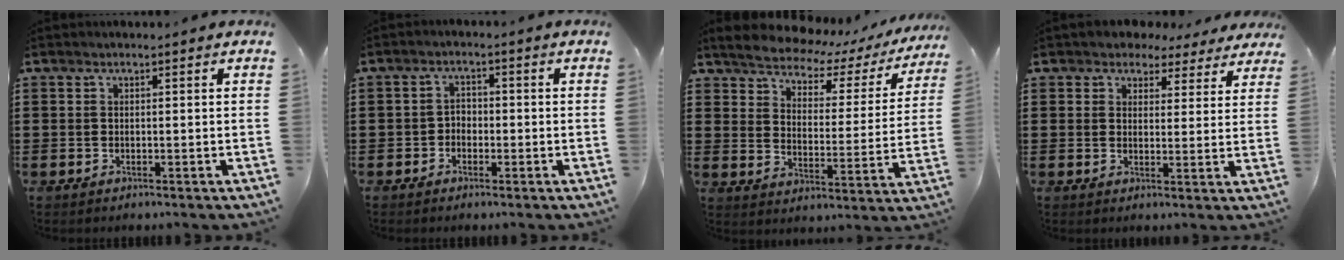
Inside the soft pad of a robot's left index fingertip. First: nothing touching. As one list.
[{"total": 2.0, "force": [-1.5, 1.2, 0.3], "torque": [-0.009, 0.007, -0.035]}, {"total": 4.2, "force": [4.0, 0.9, 1.1], "torque": [-0.048, -0.034, 0.060]}, {"total": 3.6, "force": [3.1, 1.7, 0.6], "torque": [-0.023, -0.008, 0.054]}]